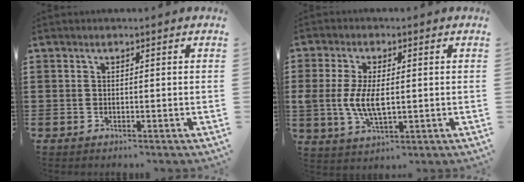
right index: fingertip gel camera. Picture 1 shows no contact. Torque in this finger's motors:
{"motor_torque": [1.35, 0.79, 0.60, 0.21]}